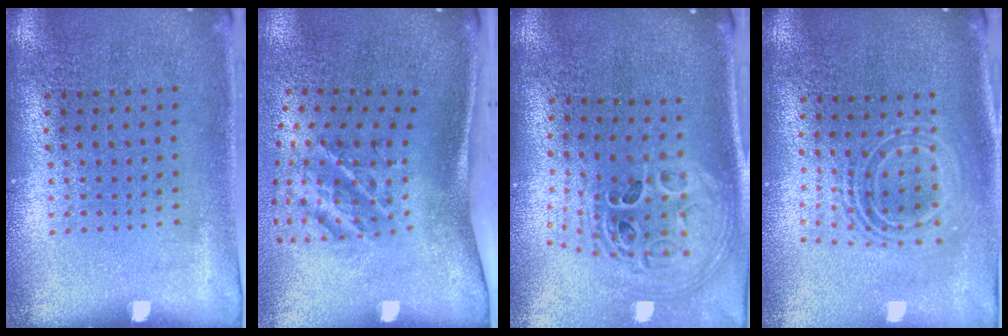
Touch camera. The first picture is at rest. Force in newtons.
{"total": 2.3, "press": 1.3, "slide": 1.9}
{"total": 2.1, "press": 1.4, "slide": 1.5}
{"total": 2.1, "press": 1.5, "slide": 1.4}